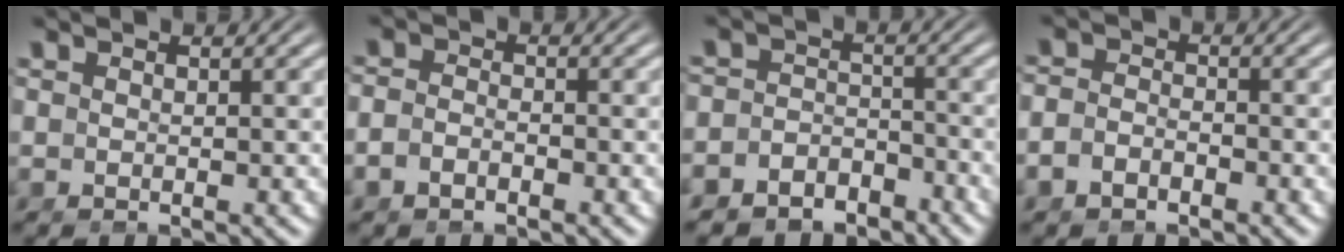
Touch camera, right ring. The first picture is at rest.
{"total": 1.9, "force": [-1.4, 1.1, 0.7], "torque": [-0.020, -0.011, -0.025]}
{"total": 5.7, "force": [-4.6, 3.2, 0.7], "torque": [-0.012, -0.023, -0.077]}
{"total": 2.3, "force": [-1.8, 1.3, 0.8], "torque": [-0.021, -0.014, -0.029]}